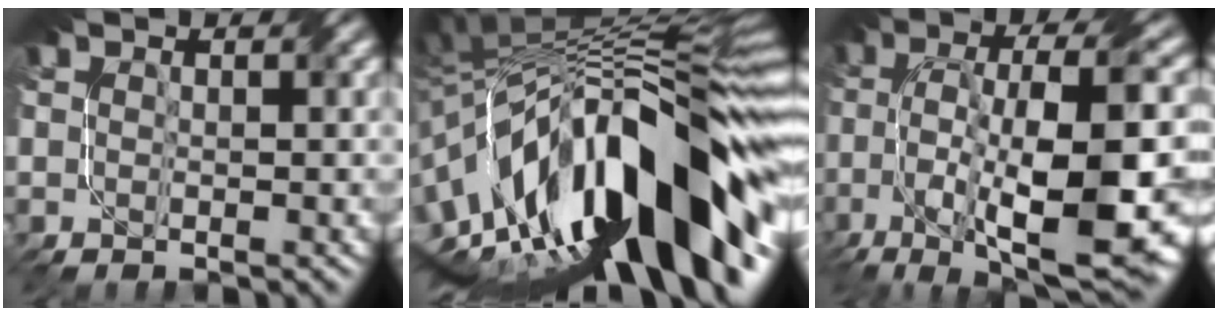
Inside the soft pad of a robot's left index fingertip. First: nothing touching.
{"total": 17.2, "force": [-4.7, 7.4, 14.7], "torque": [-0.216, 0.032, -0.095]}
{"total": 14.0, "force": [-4.5, 5.0, 12.3], "torque": [-0.213, -0.001, -0.073]}